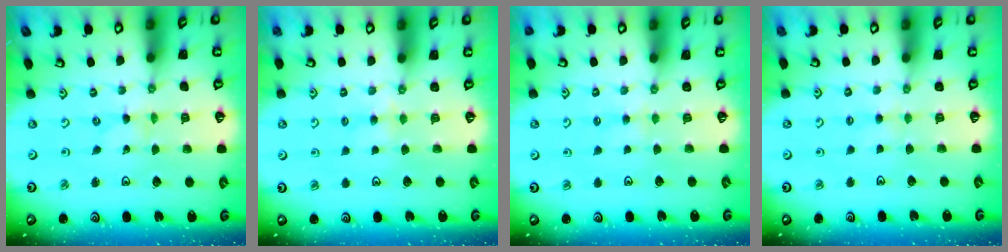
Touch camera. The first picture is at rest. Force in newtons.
{"total": 4.0, "press": 4.0, "slide": 0.5}
{"total": 1.8, "press": 1.8, "slide": 0.4}
{"total": 2.2, "press": 2.2, "slide": 0.4}